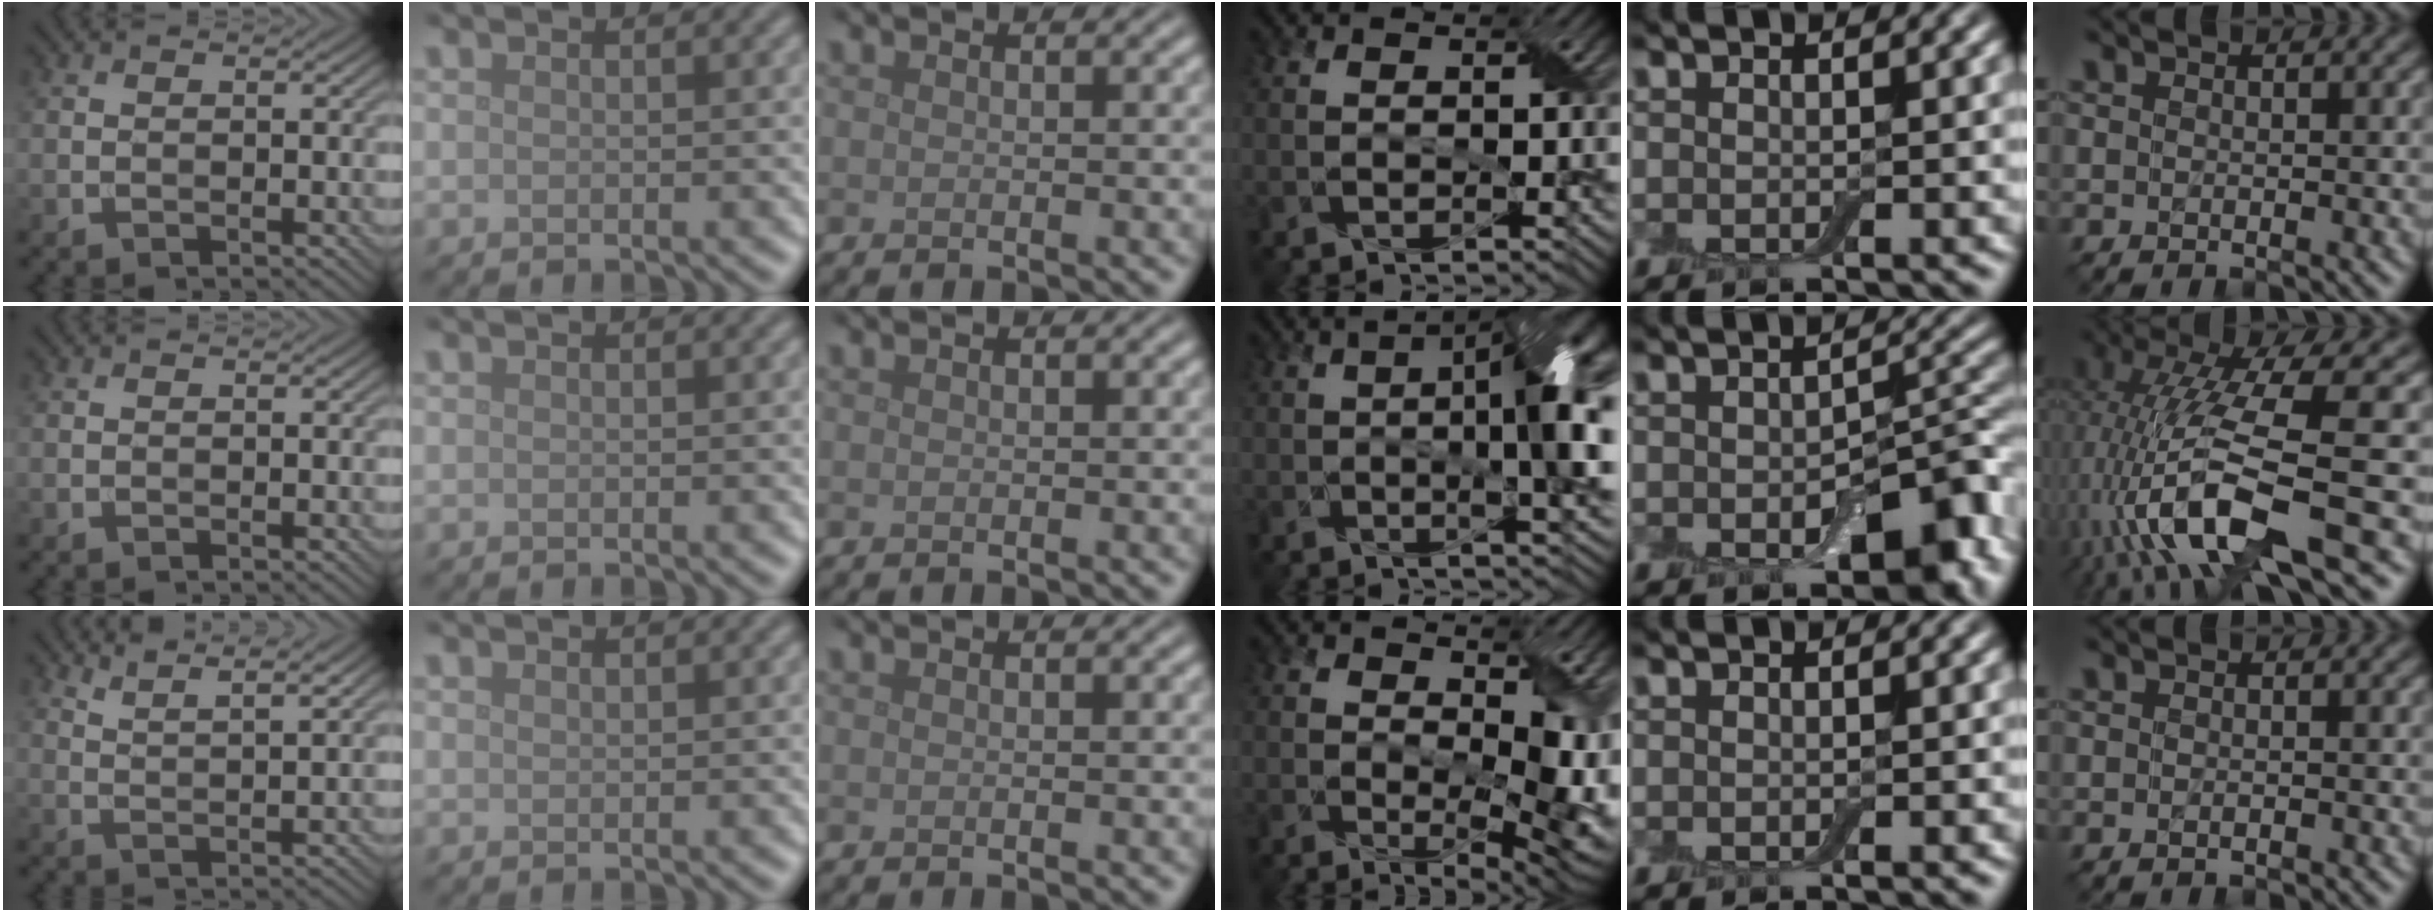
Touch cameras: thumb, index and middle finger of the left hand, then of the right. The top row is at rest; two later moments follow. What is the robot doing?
{"motion": "peel", "object": "aluminum foil"}